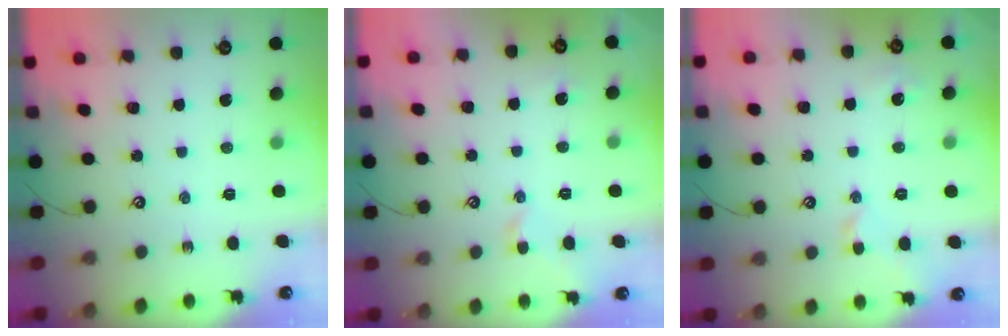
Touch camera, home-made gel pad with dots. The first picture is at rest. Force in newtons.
{"total": 0.9, "press": 0.8, "slide": 0.4}
{"total": 0.9, "press": 0.7, "slide": 0.5}